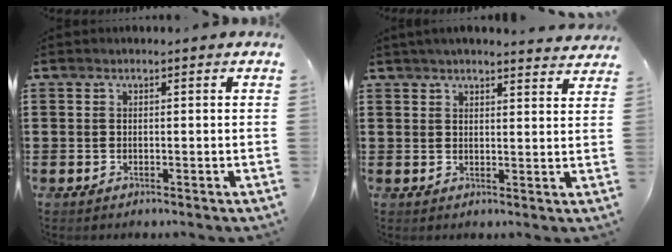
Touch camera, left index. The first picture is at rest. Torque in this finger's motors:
{"motor_torque": [1.52, -0.62, 0.35, 0.04]}